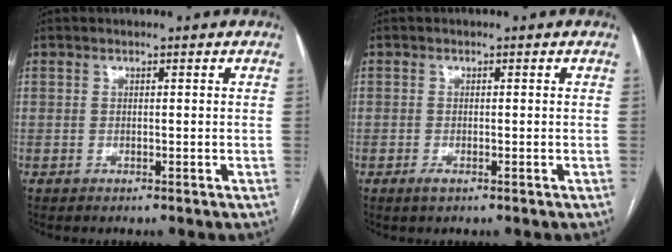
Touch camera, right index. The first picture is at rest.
{"total": 1.0, "force": [-0.6, 0.5, 0.7], "torque": [-0.010, -0.001, -0.006]}